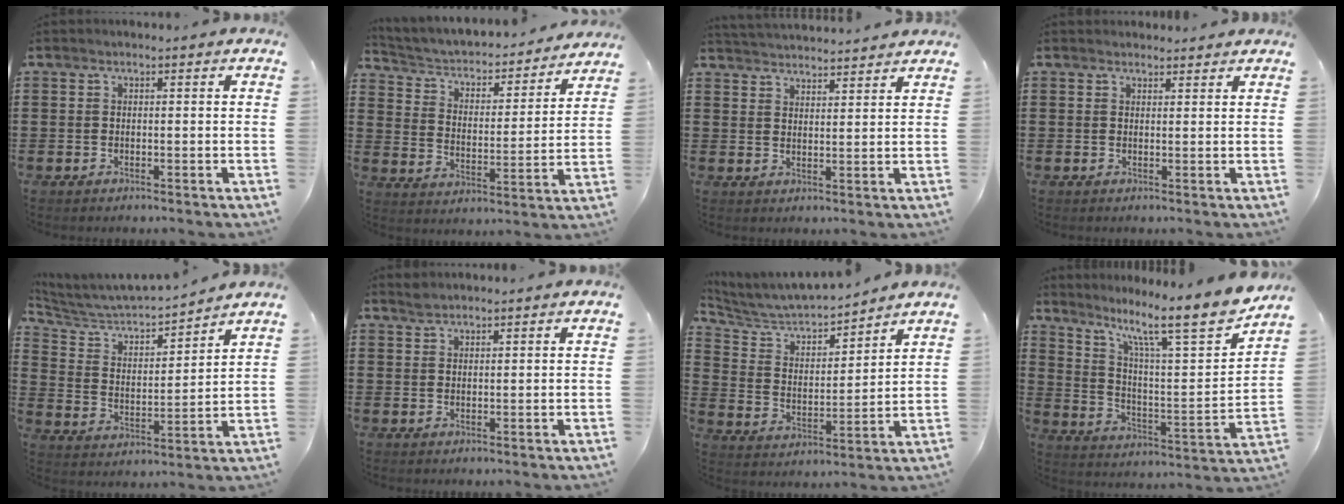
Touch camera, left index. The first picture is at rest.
{"total": 2.9, "force": [2.6, 1.2, 0.8], "torque": [-0.034, -0.025, 0.032]}
{"total": 3.2, "force": [3.2, -0.1, -0.2], "torque": [-0.007, -0.013, 0.058]}
{"total": 1.5, "force": [1.4, 0.6, -0.1], "torque": [-0.001, 0.003, 0.028]}
{"total": 4.9, "force": [4.7, 0.8, 1.1], "torque": [-0.051, -0.038, 0.072]}
{"total": 1.3, "force": [1.3, 0.3, 0.2], "torque": [-0.006, 0.001, 0.024]}
{"total": 5.7, "force": [5.4, 1.0, 1.5], "torque": [-0.058, -0.039, 0.087]}
{"total": 12.2, "force": [9.5, 1.3, 7.6], "torque": [-0.153, -0.067, 0.144]}